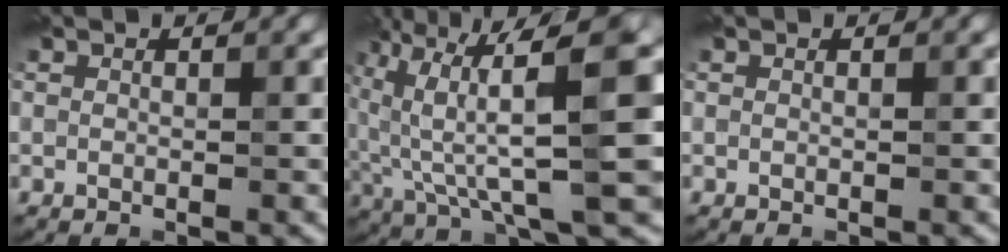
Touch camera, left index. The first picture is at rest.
{"total": 12.9, "force": [4.0, 2.7, 11.9], "torque": [-0.196, 0.020, 0.086]}
{"total": 0.0}